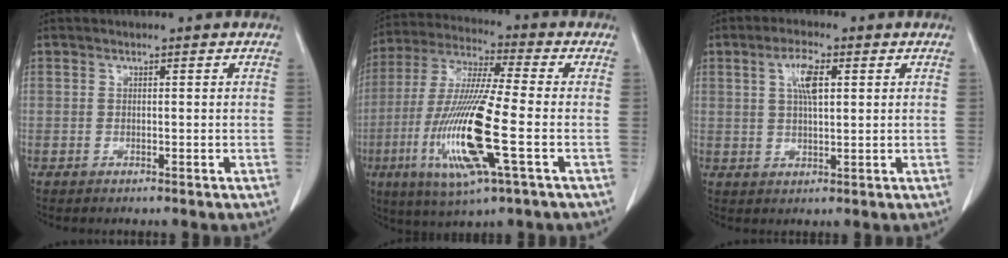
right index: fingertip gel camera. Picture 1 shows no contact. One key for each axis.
{"total": 16.9, "fx": -4.4, "fy": 0.9, "fz": 16.2, "tx": -0.341, "ty": -0.020, "tz": -0.083}
{"total": 5.1, "fx": 1.6, "fy": 1.4, "fz": 4.6, "tx": -0.090, "ty": 0.005, "tz": 0.032}